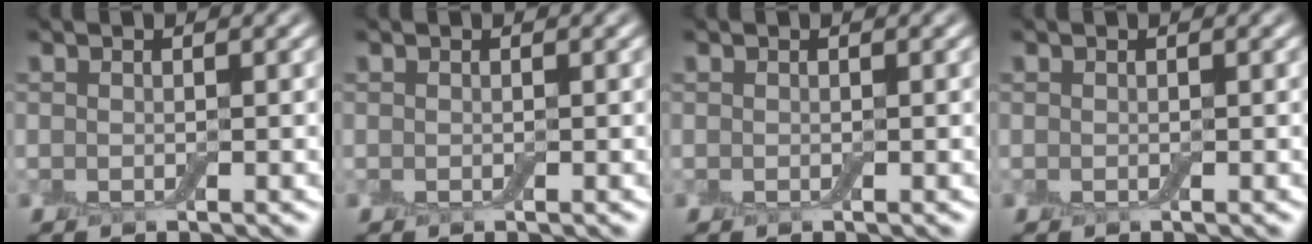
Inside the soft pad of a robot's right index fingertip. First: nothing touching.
{"total": 0.0}
{"total": 0.0}
{"total": 0.0}